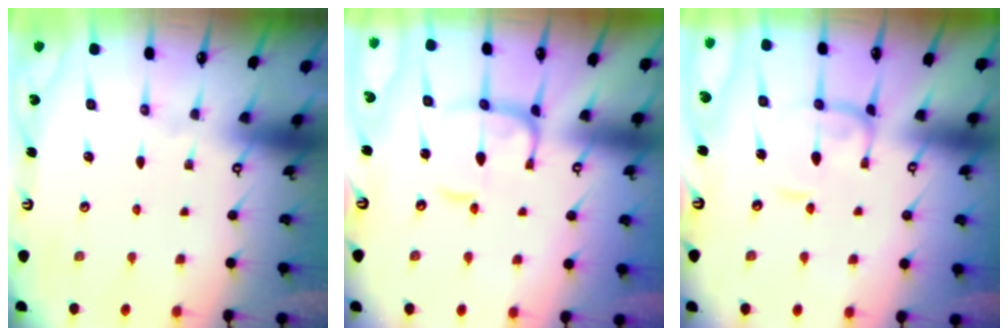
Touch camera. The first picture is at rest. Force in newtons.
{"total": 4.5, "press": 4.5, "slide": 0.5}
{"total": 1.0, "press": 0.9, "slide": 0.4}